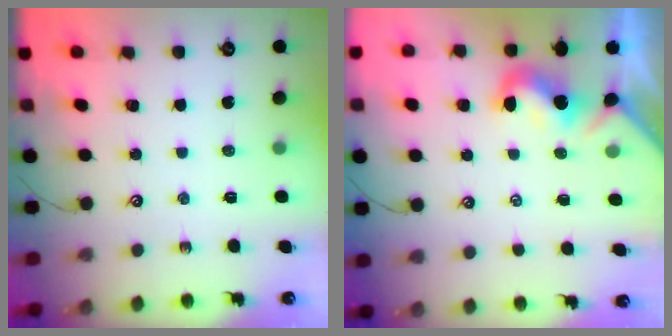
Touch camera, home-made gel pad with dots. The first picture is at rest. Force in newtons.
{"total": 0.0}